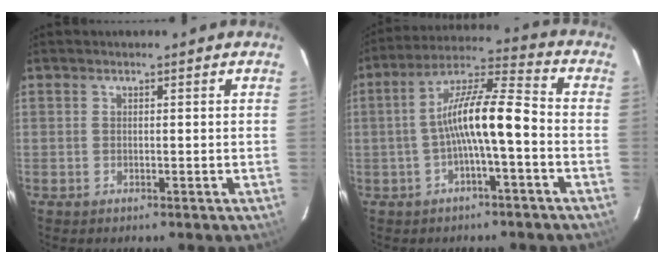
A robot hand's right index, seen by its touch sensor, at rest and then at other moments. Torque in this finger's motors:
{"motor_torque": [1.30, -0.80, 0.90, 0.21]}